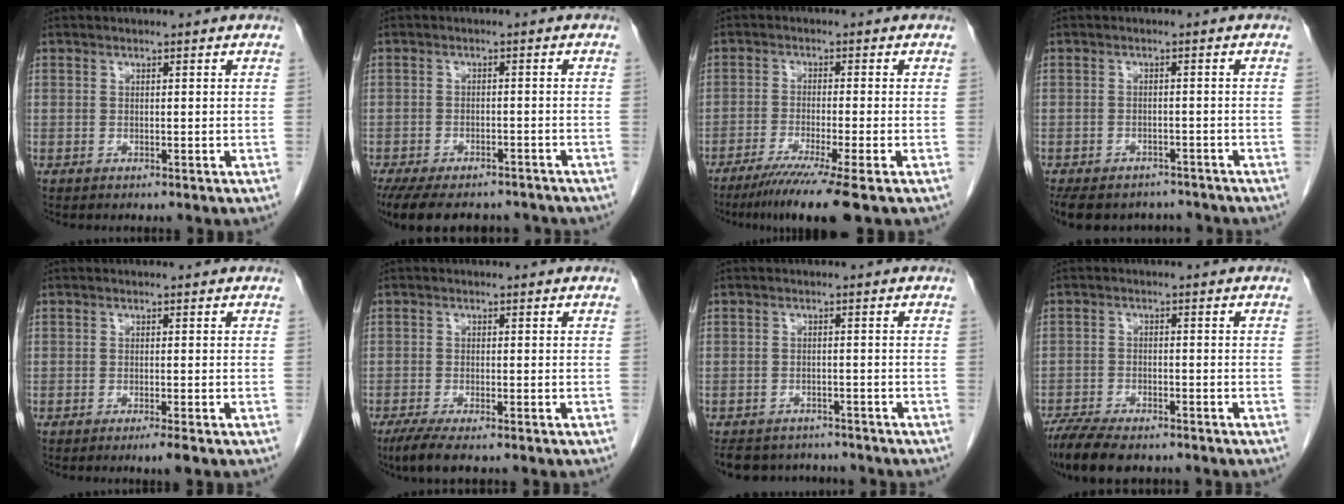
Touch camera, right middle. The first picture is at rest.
{"total": 15.1, "force": [-12.4, 5.8, 6.4], "torque": [-0.149, -0.009, -0.165]}
{"total": 8.9, "force": [-6.3, -1.4, 6.1], "torque": [-0.094, -0.028, -0.102]}
{"total": 12.4, "force": [-10.2, 5.7, 3.8], "torque": [-0.087, 0.004, -0.127]}
{"total": 1.8, "force": [-1.2, -0.2, 1.4], "torque": [-0.022, -0.005, -0.019]}
{"total": 4.7, "force": [-3.3, 0.8, 3.2], "torque": [-0.058, -0.013, -0.056]}
{"total": 6.5, "force": [-6.1, 2.2, 1.1], "torque": [-0.016, 0.003, -0.084]}
{"total": 9.4, "force": [-7.5, 2.9, 4.8], "torque": [-0.080, -0.015, -0.123]}